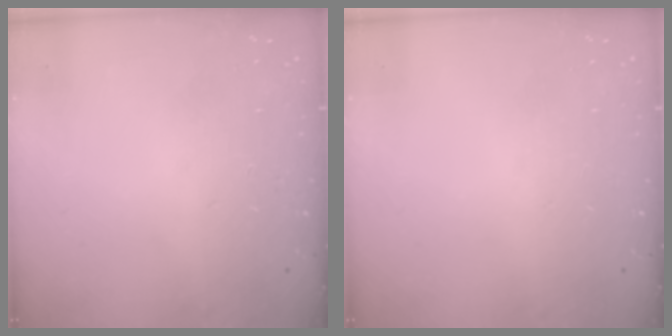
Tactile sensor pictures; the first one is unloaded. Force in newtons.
{"total": 0.0}